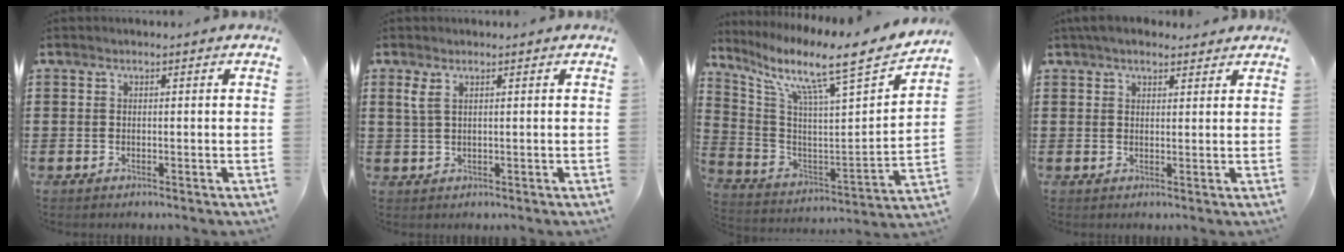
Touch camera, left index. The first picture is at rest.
{"total": 1.8, "force": [0.8, 0.5, 1.6], "torque": [-0.042, -0.001, 0.012]}
{"total": 9.9, "force": [7.9, 0.6, 5.9], "torque": [-0.125, -0.072, 0.115]}
{"total": 3.3, "force": [2.7, 1.3, 1.2], "torque": [-0.030, 0.006, 0.052]}